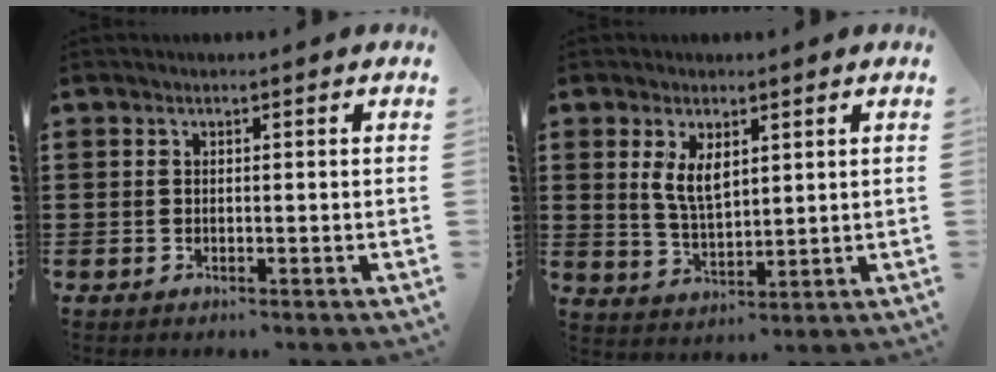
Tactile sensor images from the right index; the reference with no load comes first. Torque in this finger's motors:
{"motor_torque": [0.25, 0.12, 0.26, 0.06]}